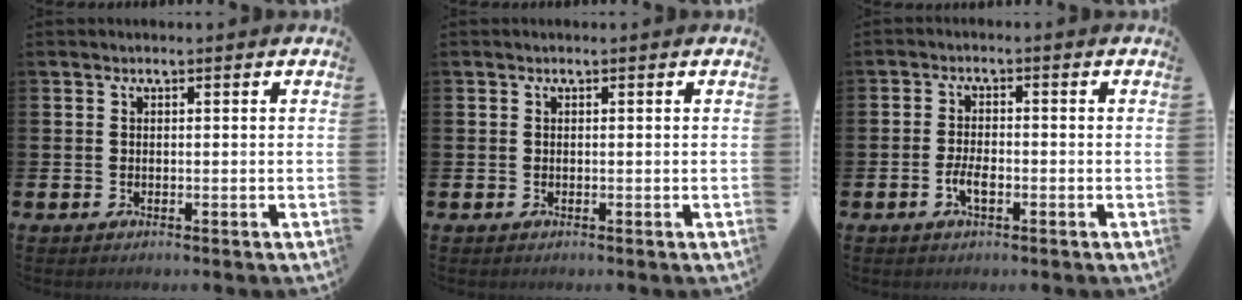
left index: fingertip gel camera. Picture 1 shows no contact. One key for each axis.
{"total": 0.0}
{"total": 2.8, "fx": -0.9, "fy": 1.2, "fz": 2.3, "tx": -0.047, "ty": -0.001, "tz": -0.020}